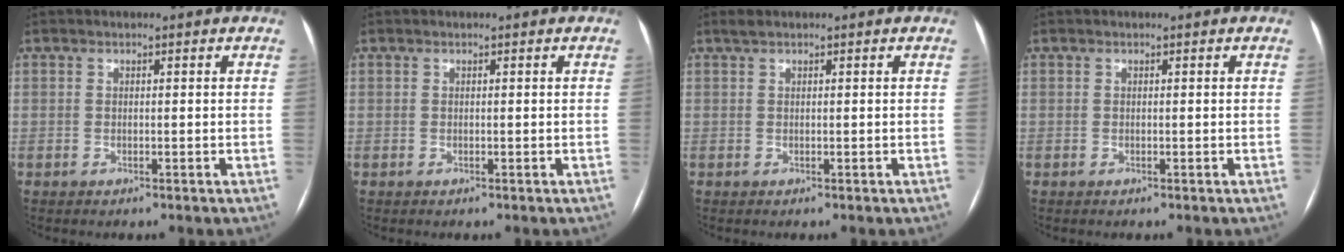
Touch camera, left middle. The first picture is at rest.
{"total": 0.0}
{"total": 0.8, "force": [0.6, 0.1, 0.4], "torque": [-0.012, 0.013, 0.016]}
{"total": 0.0}